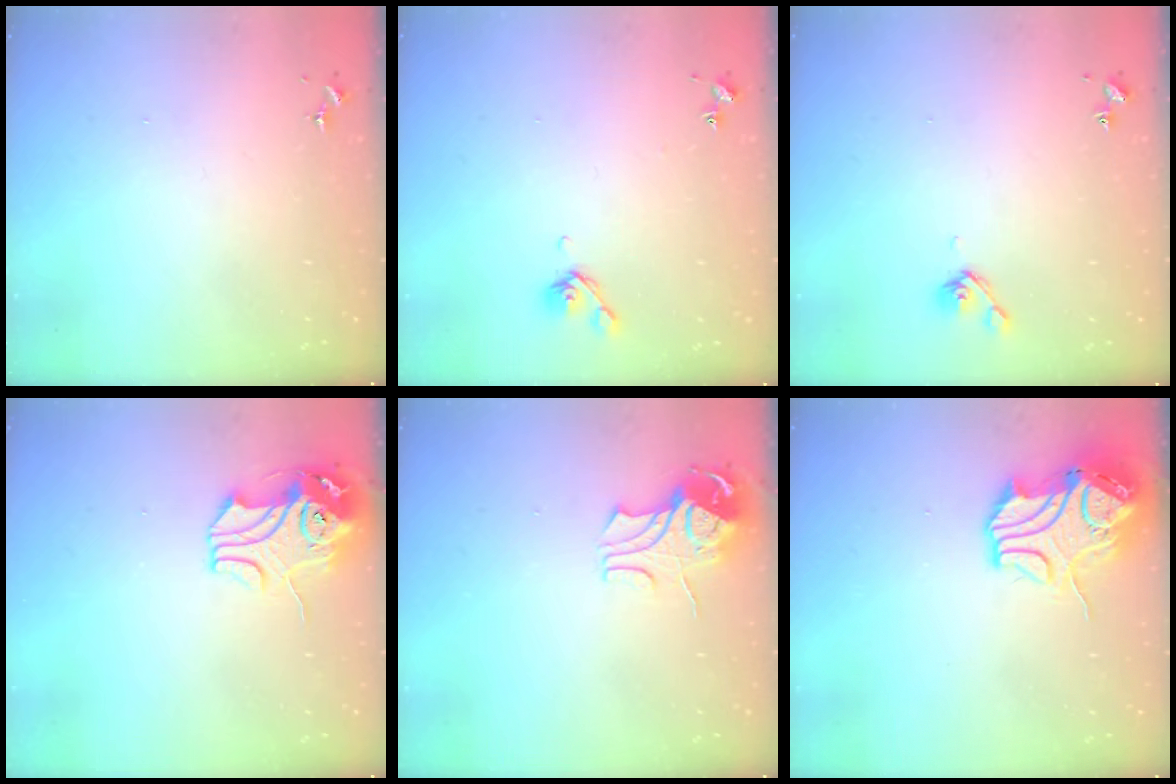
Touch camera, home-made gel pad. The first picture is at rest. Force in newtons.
{"total": 5.6, "press": 5.6, "slide": 0.8}
{"total": 4.9, "press": 4.8, "slide": 0.9}
{"total": 11.5, "press": 11.3, "slide": 1.8}
{"total": 8.7, "press": 8.6, "slide": 1.1}
{"total": 12.4, "press": 12.2, "slide": 1.9}